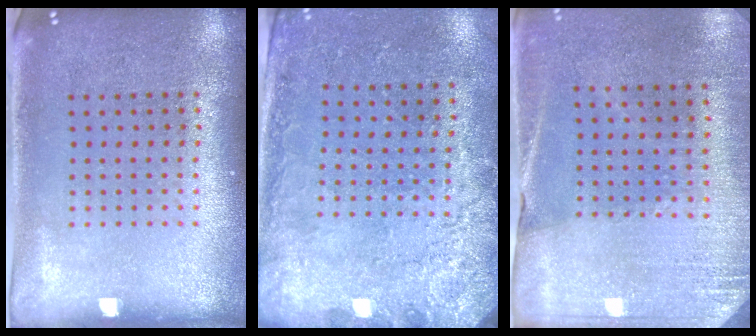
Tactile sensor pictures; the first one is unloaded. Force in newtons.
{"total": 2.5, "press": 2.1, "slide": 1.3}
{"total": 2.6, "press": 2.5, "slide": 0.8}